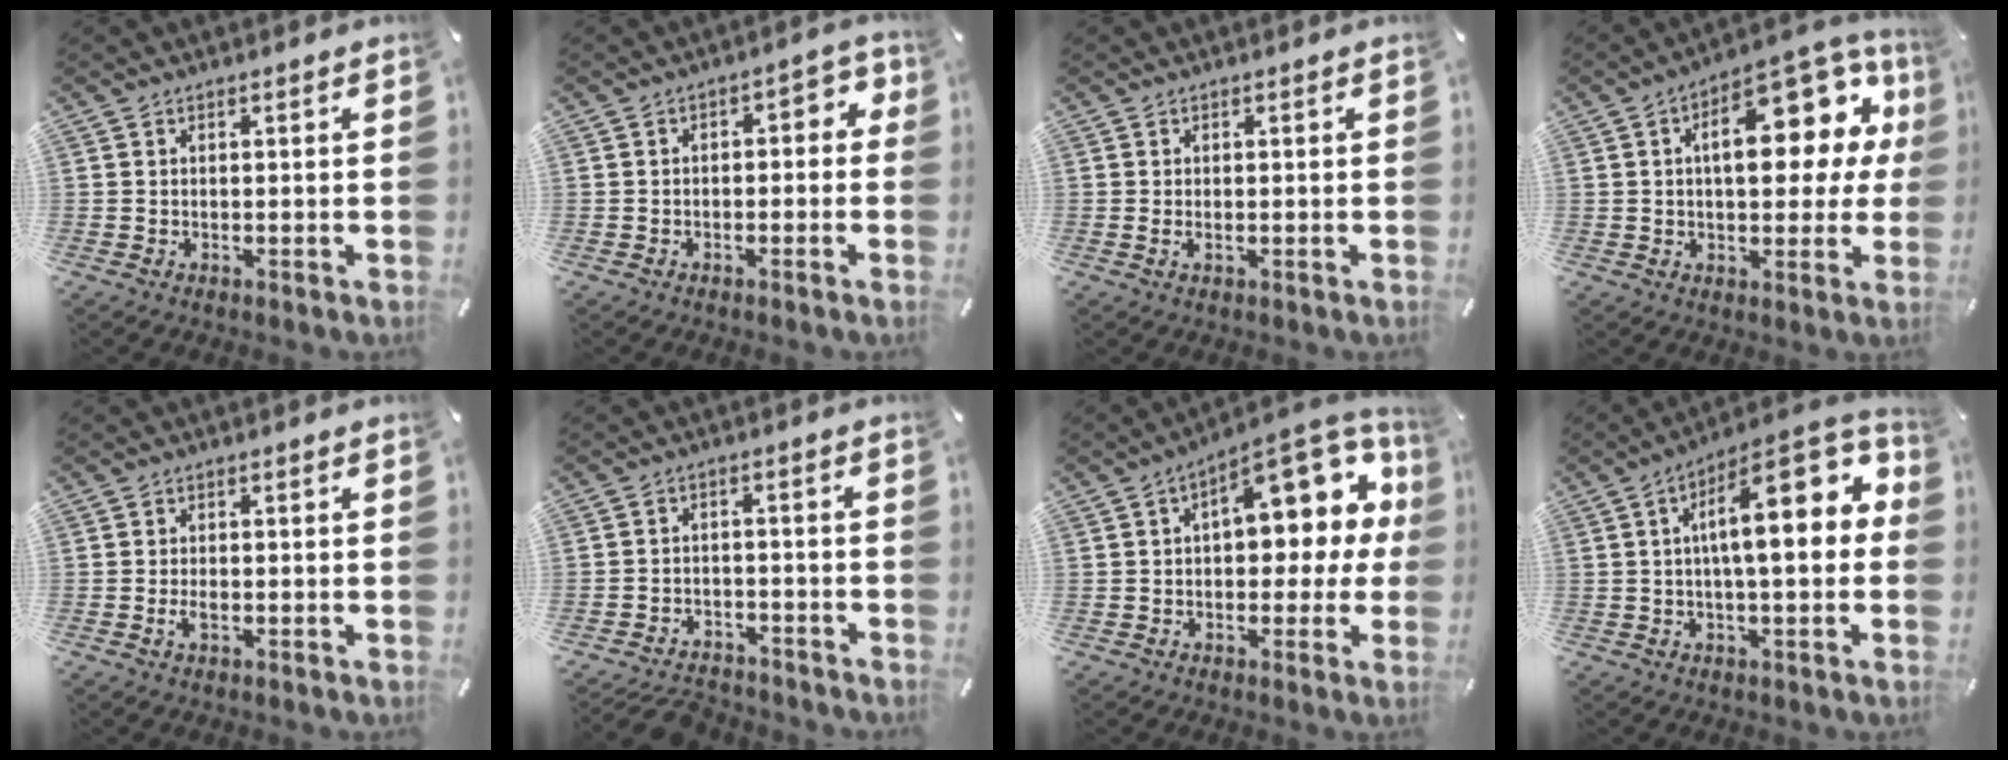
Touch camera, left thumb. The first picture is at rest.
{"total": 3.7, "force": [-1.4, 2.2, 2.5], "torque": [-0.040, 0.014, -0.032]}
{"total": 1.1, "force": [0.0, 0.4, 1.0], "torque": [-0.012, -0.004, -0.002]}
{"total": 19.4, "force": [5.9, 10.0, 15.5], "torque": [-0.199, -0.039, 0.094]}
{"total": 2.1, "force": [-0.5, 1.1, 1.7], "torque": [-0.039, -0.001, -0.012]}
{"total": 5.3, "force": [-4.6, 2.2, 1.3], "torque": [-0.029, 0.021, -0.091]}
{"total": 16.2, "force": [5.8, 8.8, 12.3], "torque": [-0.139, -0.046, 0.094]}
{"total": 16.7, "force": [3.5, 5.8, 15.2], "torque": [-0.214, -0.028, 0.050]}